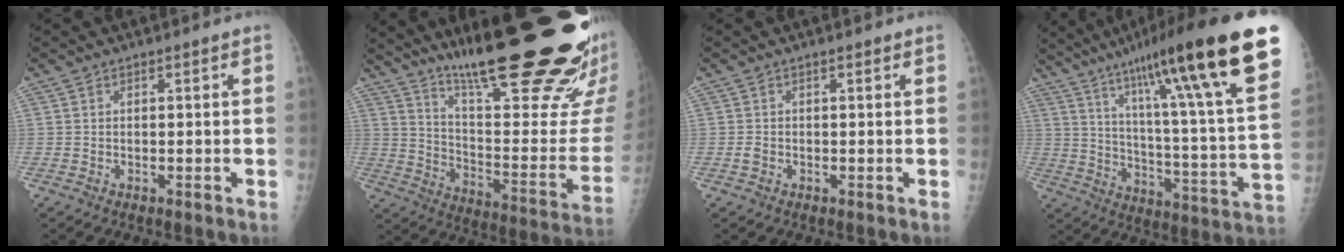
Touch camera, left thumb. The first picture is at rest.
{"total": 30.8, "force": [21.9, 4.5, 21.1], "torque": [-0.283, -0.113, 0.327]}
{"total": 1.2, "force": [0.0, 0.8, 0.8], "torque": [-0.009, 0.000, 0.001]}
{"total": 30.3, "force": [18.6, 2.8, 23.7], "torque": [-0.332, -0.057, 0.282]}